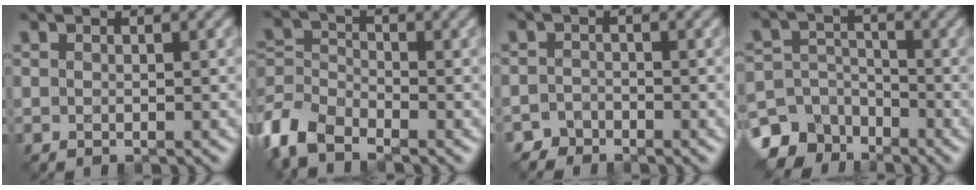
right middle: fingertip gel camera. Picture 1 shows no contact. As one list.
[{"total": 5.1, "force": [-3.7, 2.2, 2.8], "torque": [-0.063, -0.004, -0.088]}, {"total": 1.5, "force": [-1.3, 0.8, -0.2], "torque": [0.010, 0.007, -0.026]}, {"total": 7.6, "force": [-5.4, 5.0, 2.1], "torque": [-0.030, -0.011, -0.103]}]